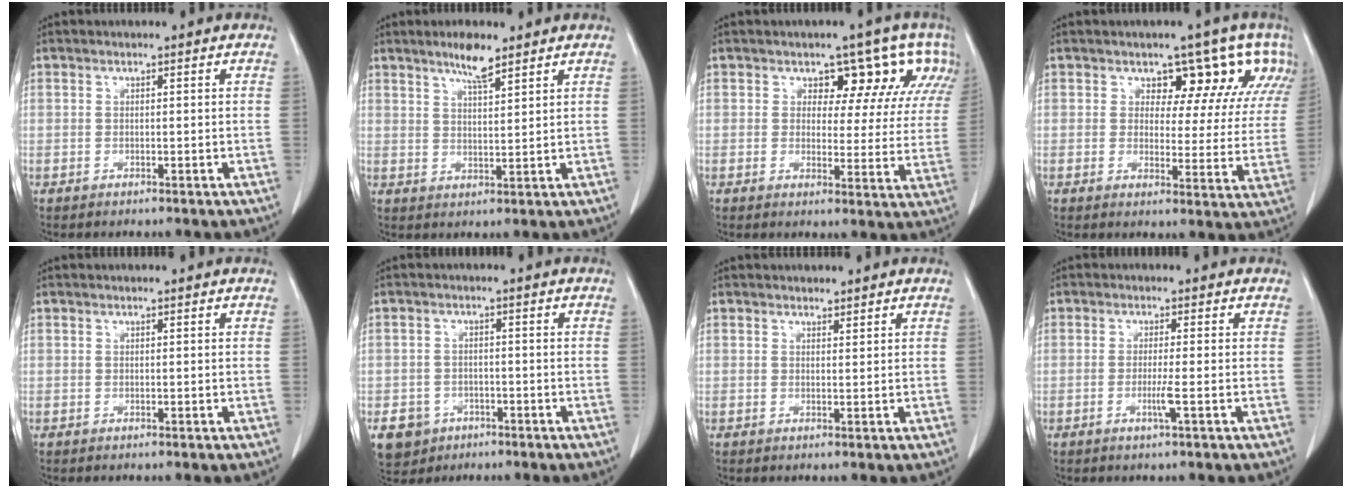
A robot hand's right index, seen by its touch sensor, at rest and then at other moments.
{"total": 4.8, "force": [3.6, 0.7, 3.1], "torque": [-0.057, 0.001, 0.063]}
{"total": 10.5, "force": [6.1, 6.1, 6.1], "torque": [-0.051, 0.010, 0.056]}
{"total": 11.2, "force": [6.9, 6.3, 6.2], "torque": [-0.051, 0.004, 0.065]}
{"total": 0.0}
{"total": 5.5, "force": [-2.8, 4.6, 1.0], "torque": [-0.019, 0.007, -0.040]}
{"total": 1.0, "force": [0.9, 0.3, 0.1], "torque": [-0.005, -0.001, 0.016]}
{"total": 2.3, "force": [-0.9, -0.5, 2.1], "torque": [-0.044, -0.005, -0.017]}